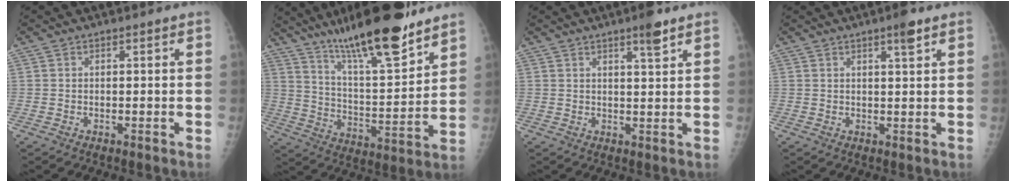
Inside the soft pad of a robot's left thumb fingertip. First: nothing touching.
{"total": 21.2, "force": [15.3, 4.4, 13.9], "torque": [-0.207, -0.075, 0.258]}
{"total": 3.9, "force": [2.7, 0.5, 2.9], "torque": [-0.039, -0.017, 0.039]}
{"total": 3.1, "force": [1.9, 0.4, 2.4], "torque": [-0.034, -0.010, 0.027]}